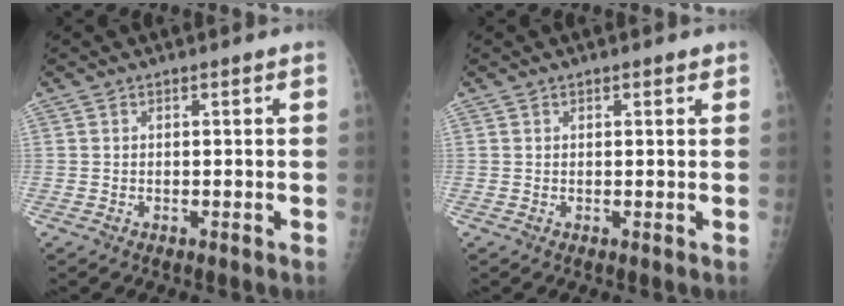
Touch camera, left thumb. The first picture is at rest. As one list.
[{"total": 1.1, "force": [0.6, 0.5, 0.8], "torque": [-0.007, 0.000, 0.007]}]